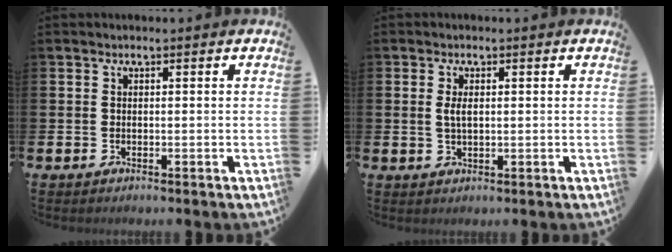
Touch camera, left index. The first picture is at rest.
{"total": 2.2, "force": [0.5, 1.0, 1.9], "torque": [-0.037, 0.005, 0.006]}